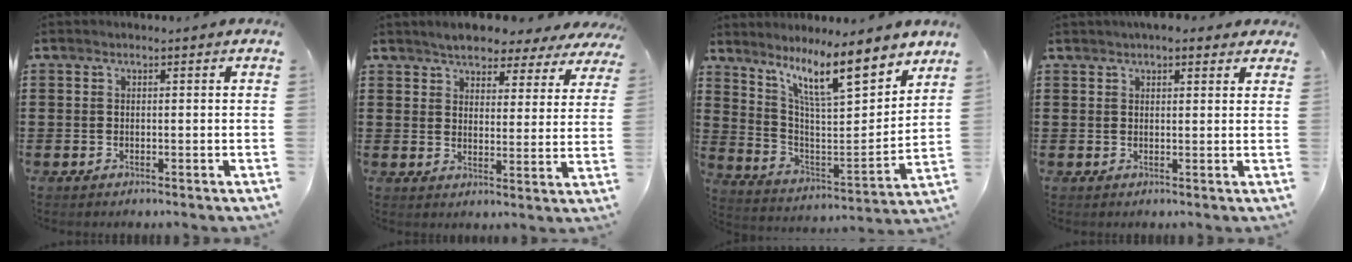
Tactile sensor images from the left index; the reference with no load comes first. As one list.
[{"total": 5.1, "force": [4.9, 1.0, 0.8], "torque": [-0.031, -0.023, 0.084]}, {"total": 12.2, "force": [9.0, 2.0, 7.9], "torque": [-0.150, -0.051, 0.147]}, {"total": 2.8, "force": [2.3, 1.2, 1.0], "torque": [-0.018, 0.003, 0.040]}]